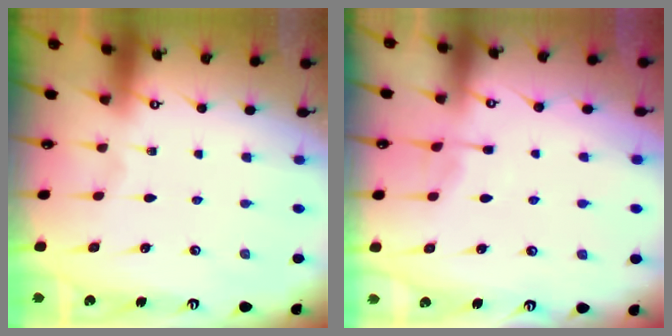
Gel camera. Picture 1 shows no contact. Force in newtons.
{"total": 4.1, "press": 4.0, "slide": 0.5}